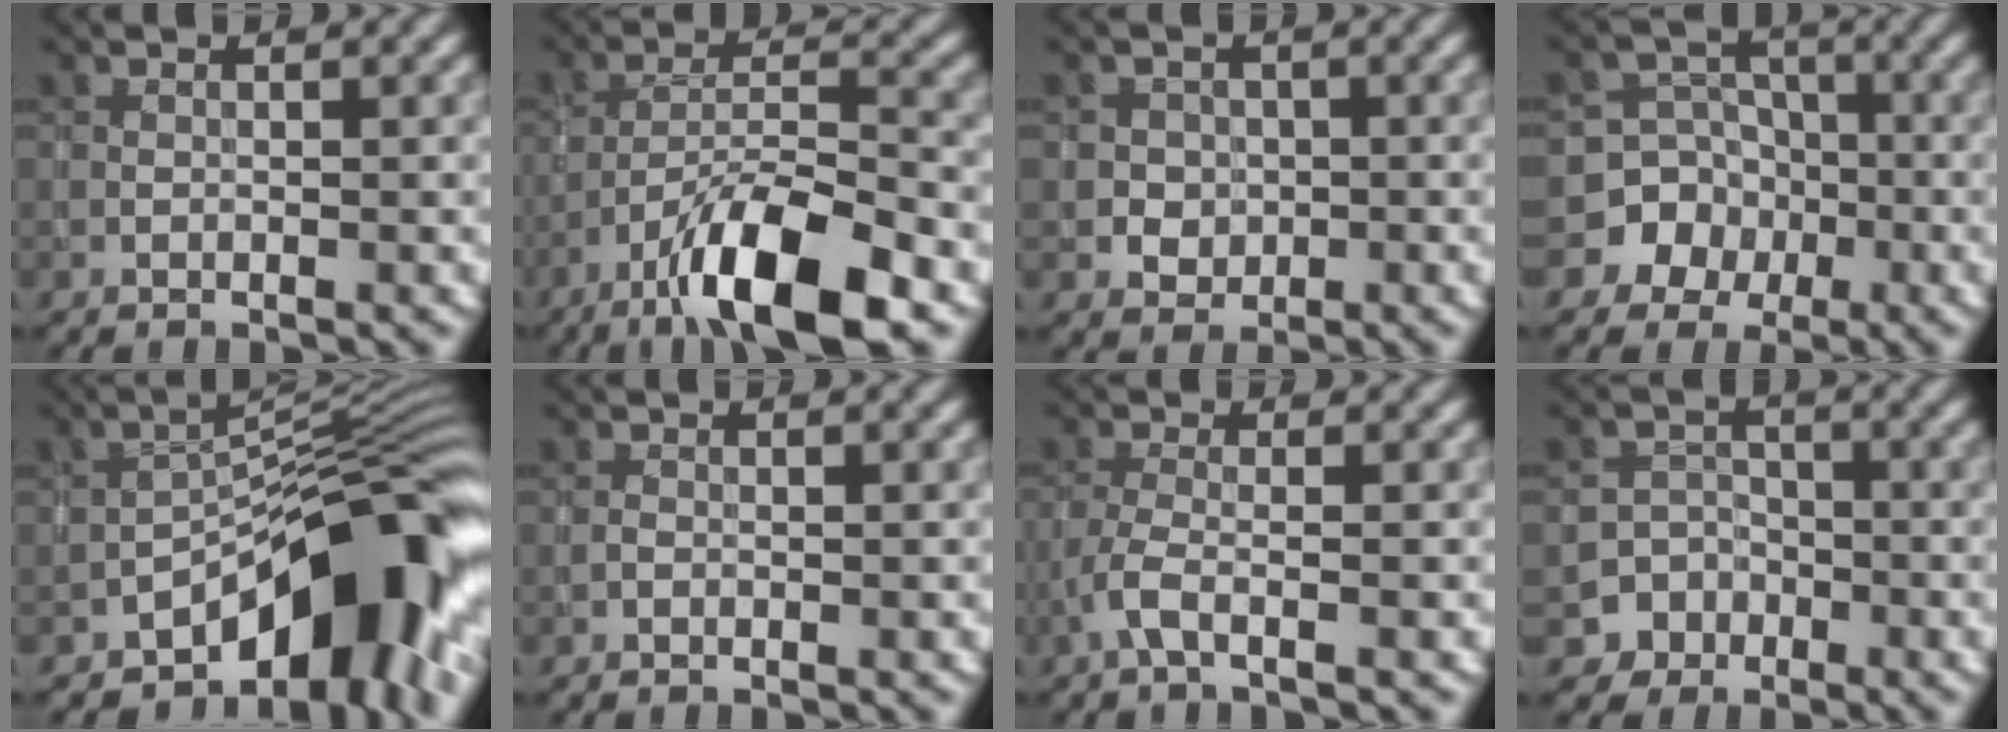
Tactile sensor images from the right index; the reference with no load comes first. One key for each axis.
{"total": 9.7, "fx": -6.0, "fy": 2.4, "fz": 7.2, "tx": -0.124, "ty": 0.007, "tz": -0.111}
{"total": 2.4, "fx": -0.4, "fy": 2.4, "fz": 0.4, "tx": 0.016, "ty": 0.002, "tz": -0.017}
{"total": 7.6, "fx": -3.0, "fy": 7.0, "fz": 0.5, "tx": 0.008, "ty": -0.002, "tz": -0.071}
{"total": 11.7, "fx": -6.5, "fy": 5.1, "fz": 8.3, "tx": -0.090, "ty": 0.019, "tz": -0.117}
{"total": 0.0}
{"total": 2.1, "fx": -1.3, "fy": 0.4, "fz": 1.6, "tx": -0.036, "ty": -0.002, "tz": -0.034}
{"total": 5.4, "fx": -3.2, "fy": 4.3, "fz": -0.2, "tx": 0.033, "ty": -0.010, "tz": -0.064}